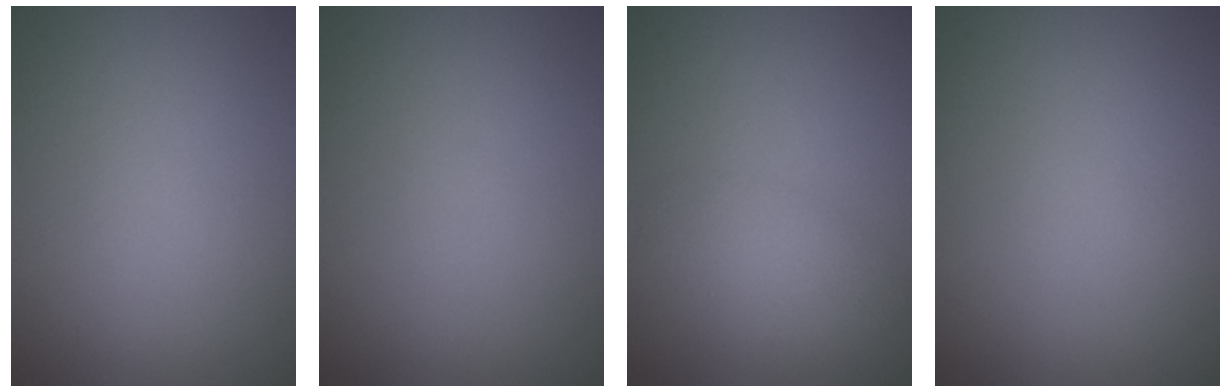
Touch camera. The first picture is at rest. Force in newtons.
{"total": 0.0}
{"total": 2.4, "press": 2.4, "slide": 0.0}
{"total": 0.0}